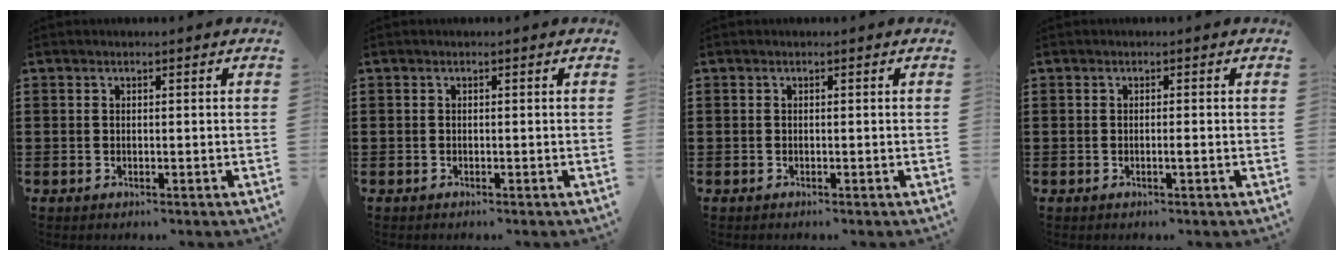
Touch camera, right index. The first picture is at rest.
{"total": 0.0}
{"total": 0.0}
{"total": 0.9, "force": [-0.3, -0.1, 0.8], "torque": [-0.014, -0.005, -0.005]}